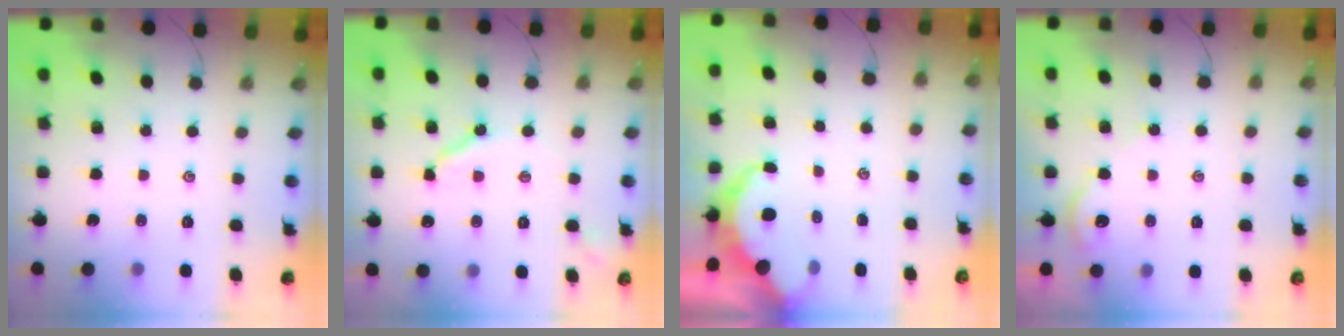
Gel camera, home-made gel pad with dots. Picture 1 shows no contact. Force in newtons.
{"total": 5.7, "press": 5.7, "slide": 0.8}
{"total": 4.9, "press": 4.8, "slide": 0.5}
{"total": 2.7, "press": 2.7, "slide": 0.4}